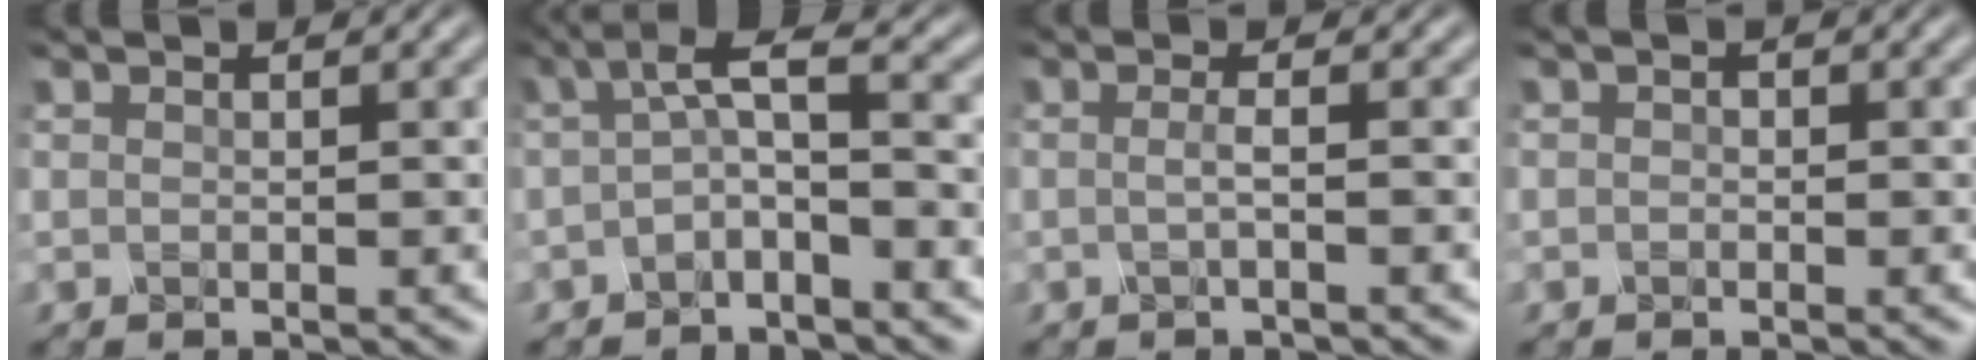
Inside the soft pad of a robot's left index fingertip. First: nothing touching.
{"total": 3.6, "force": [-0.7, 0.9, 3.4], "torque": [-0.063, 0.015, -0.022]}
{"total": 1.2, "force": [-0.6, 0.1, 1.0], "torque": [-0.021, 0.004, -0.018]}
{"total": 0.6, "force": [-0.3, 0.5, 0.2], "torque": [-0.003, 0.002, -0.011]}